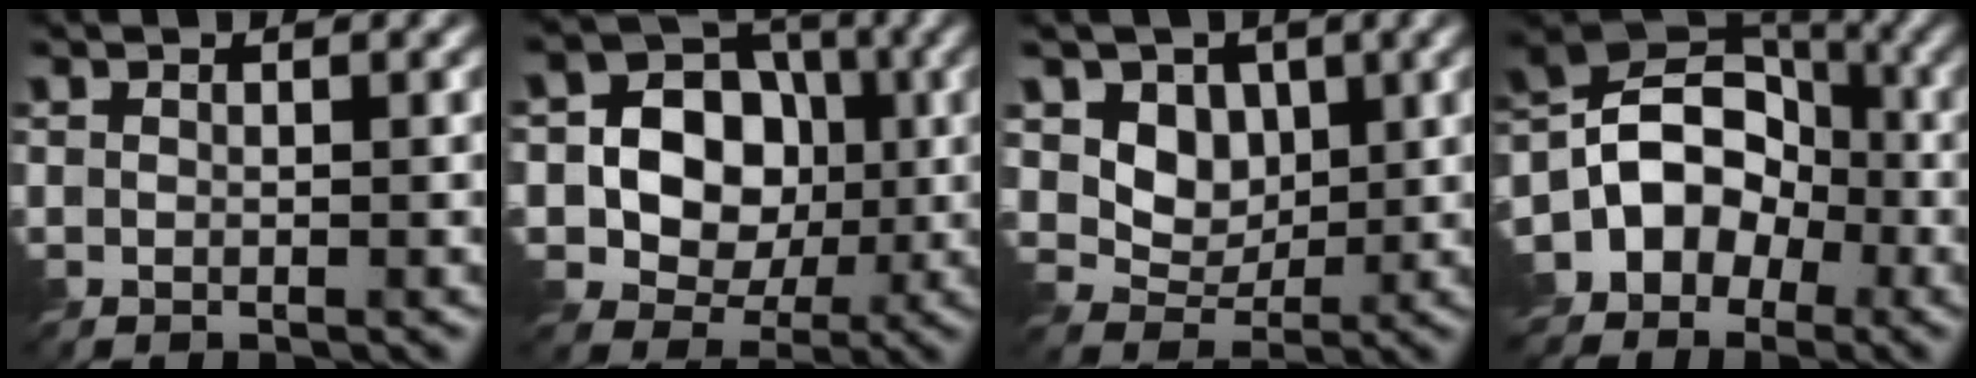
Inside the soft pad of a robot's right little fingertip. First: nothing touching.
{"total": 8.2, "force": [0.0, 7.2, 4.1], "torque": [-0.061, 0.015, -0.017]}
{"total": 4.3, "force": [1.2, 3.5, 2.3], "torque": [-0.053, -0.019, 0.018]}
{"total": 10.3, "force": [-4.8, 8.5, 3.3], "torque": [-0.057, 0.008, -0.101]}